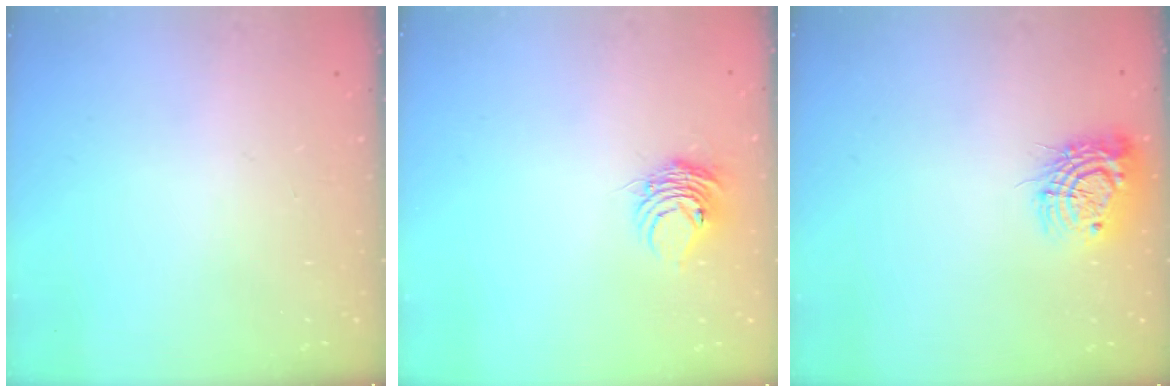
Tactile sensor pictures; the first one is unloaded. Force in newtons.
{"total": 6.5, "press": 6.5, "slide": 0.4}
{"total": 12.0, "press": 12.0, "slide": 0.8}